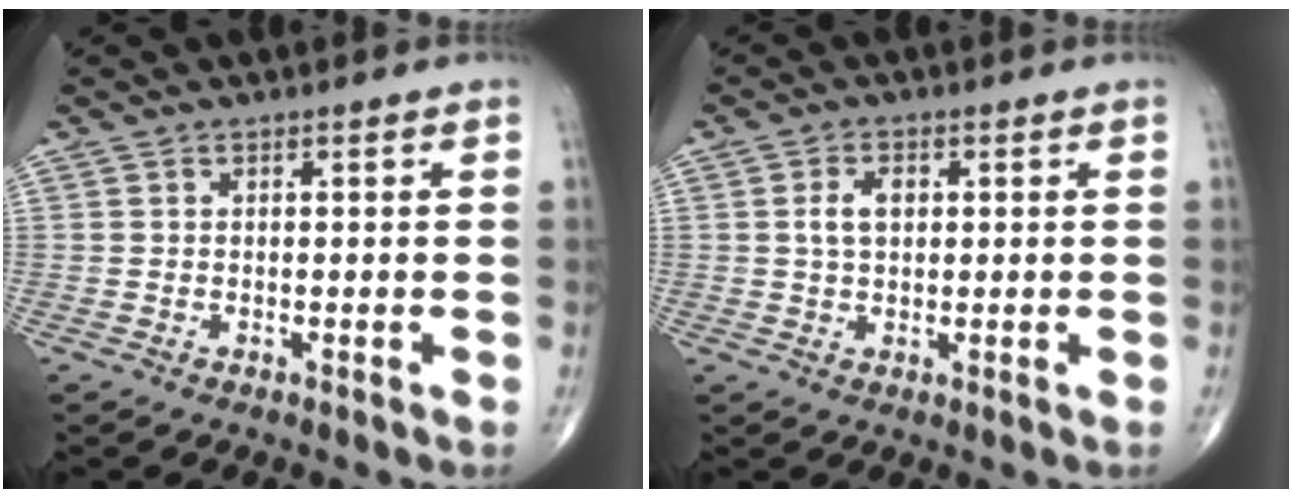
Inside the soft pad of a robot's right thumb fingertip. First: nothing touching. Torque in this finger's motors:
{"motor_torque": [0.29, 1.42, 0.74, 0.25, 0.03]}